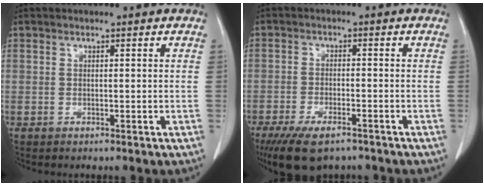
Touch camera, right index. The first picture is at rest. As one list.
[{"total": 8.8, "force": [-6.5, 2.9, 5.3], "torque": [-0.088, -0.013, -0.104]}]